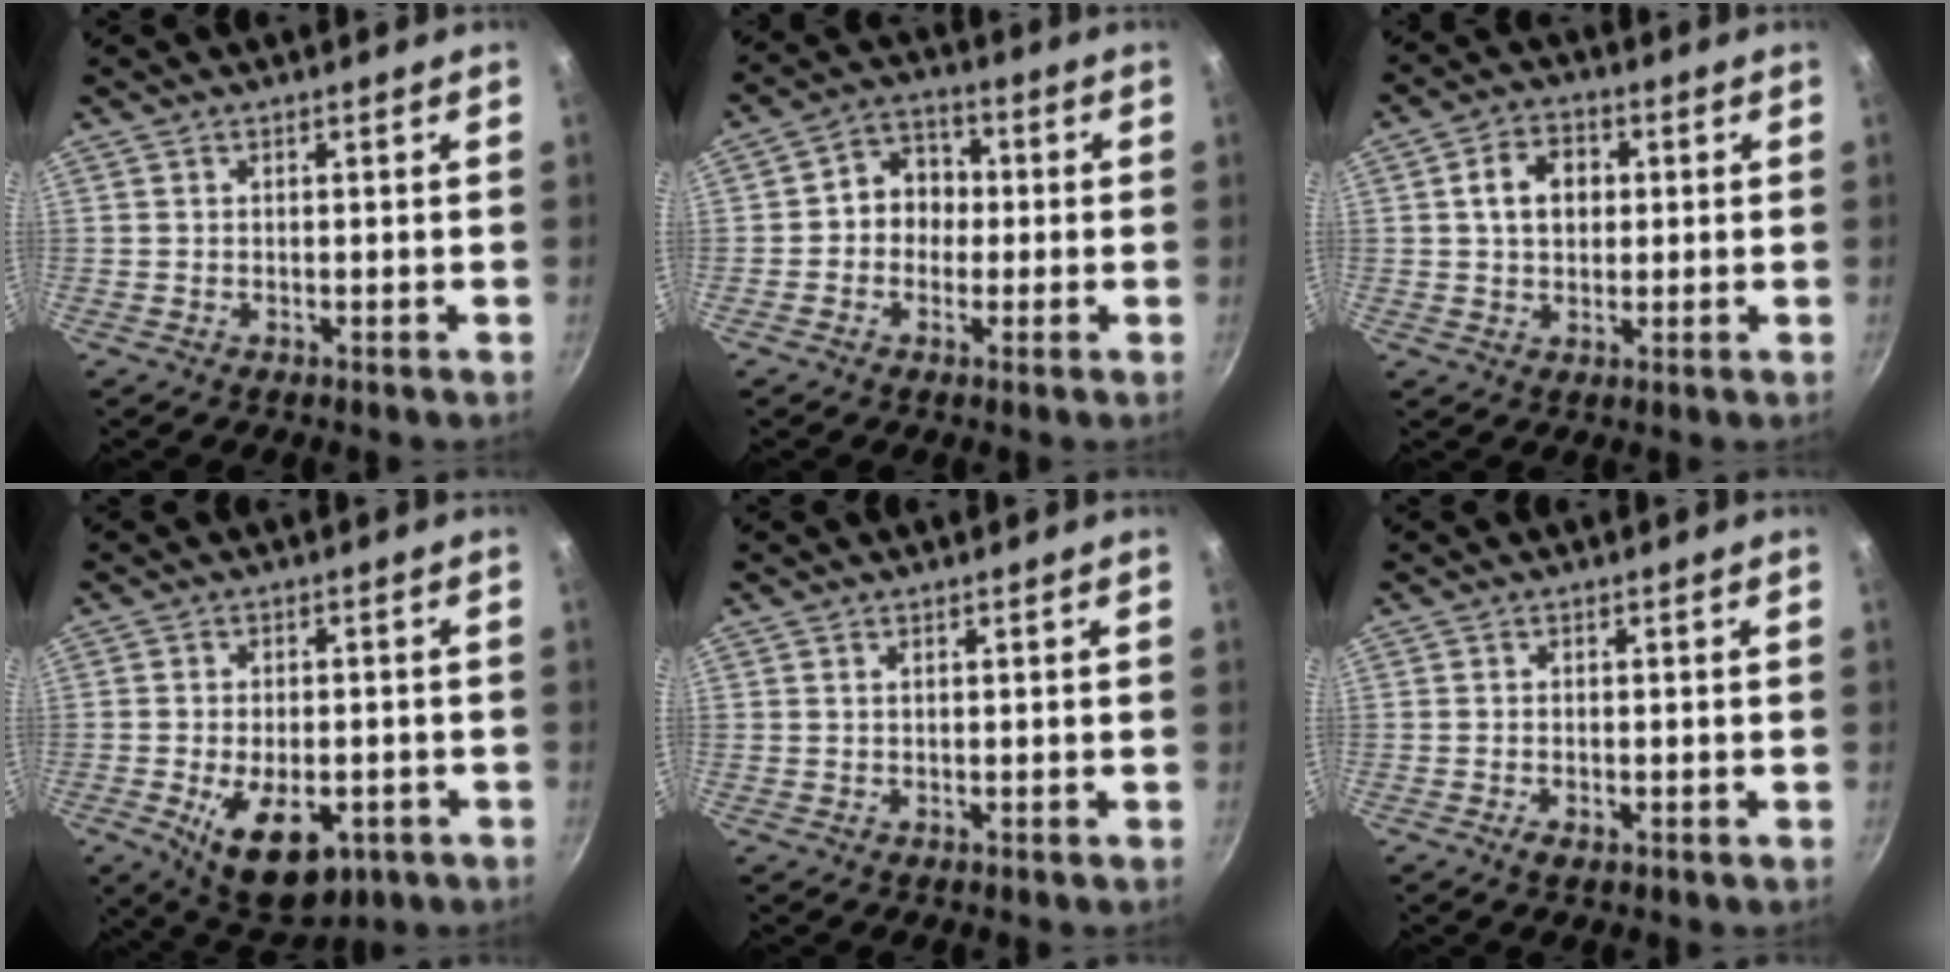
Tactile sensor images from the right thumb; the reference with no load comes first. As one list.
[{"total": 7.5, "force": [-0.3, 6.5, 3.8], "torque": [-0.016, 0.021, -0.019]}, {"total": 7.8, "force": [1.3, 5.9, 4.9], "torque": [-0.059, 0.011, 0.015]}, {"total": 12.8, "force": [-4.7, 7.0, 9.7], "torque": [-0.124, 0.003, -0.056]}, {"total": 0.5, "force": [0.2, 0.3, 0.3], "torque": [-0.005, 0.001, 0.004]}, {"total": 4.0, "force": [-2.1, 1.9, 2.9], "torque": [-0.050, 0.008, -0.033]}]